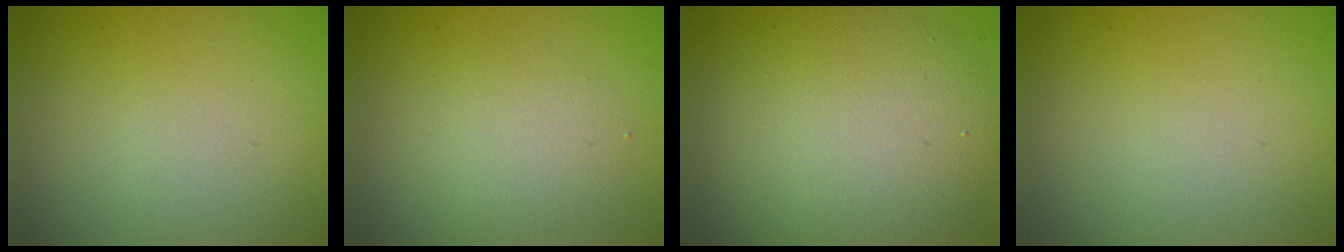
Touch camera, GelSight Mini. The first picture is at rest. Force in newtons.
{"total": 2.3, "press": 2.3, "slide": 0.2}
{"total": 8.8, "press": 8.8, "slide": 0.7}
{"total": 0.0}